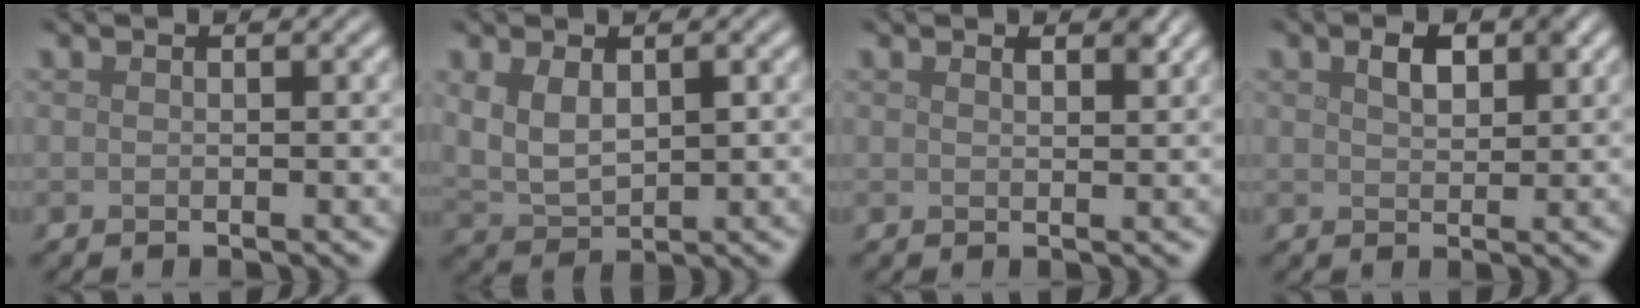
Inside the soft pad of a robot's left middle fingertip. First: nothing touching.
{"total": 4.0, "force": [0.8, 2.3, 3.1], "torque": [-0.073, -0.004, 0.022]}
{"total": 1.3, "force": [0.9, 0.4, 0.8], "torque": [-0.013, -0.001, 0.016]}
{"total": 2.8, "force": [1.3, 1.4, 2.0], "torque": [-0.035, 0.005, 0.024]}